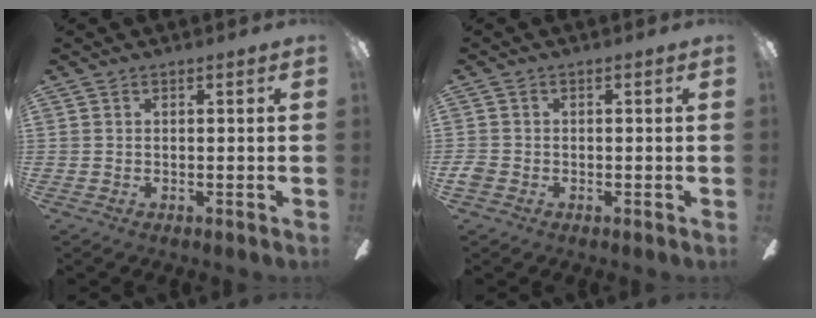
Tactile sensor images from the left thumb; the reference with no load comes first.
{"total": 2.1, "force": [-0.9, 1.6, 1.0], "torque": [-0.014, 0.007, -0.017]}